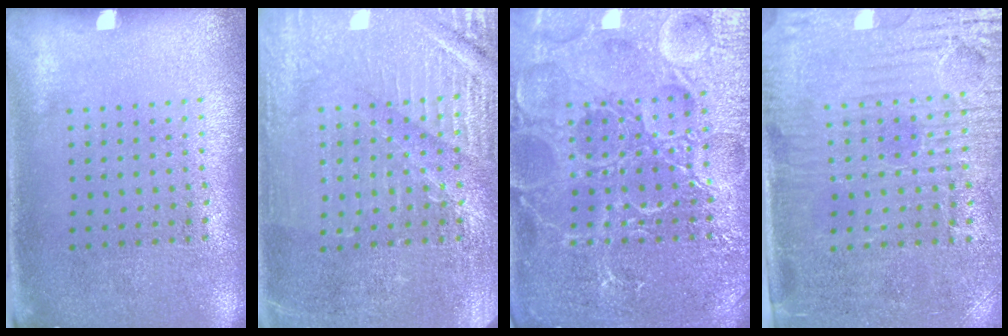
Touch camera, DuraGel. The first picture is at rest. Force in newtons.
{"total": 3.9, "press": 3.7, "slide": 1.0}
{"total": 7.3, "press": 7.3, "slide": 0.9}
{"total": 3.8, "press": 3.5, "slide": 1.4}